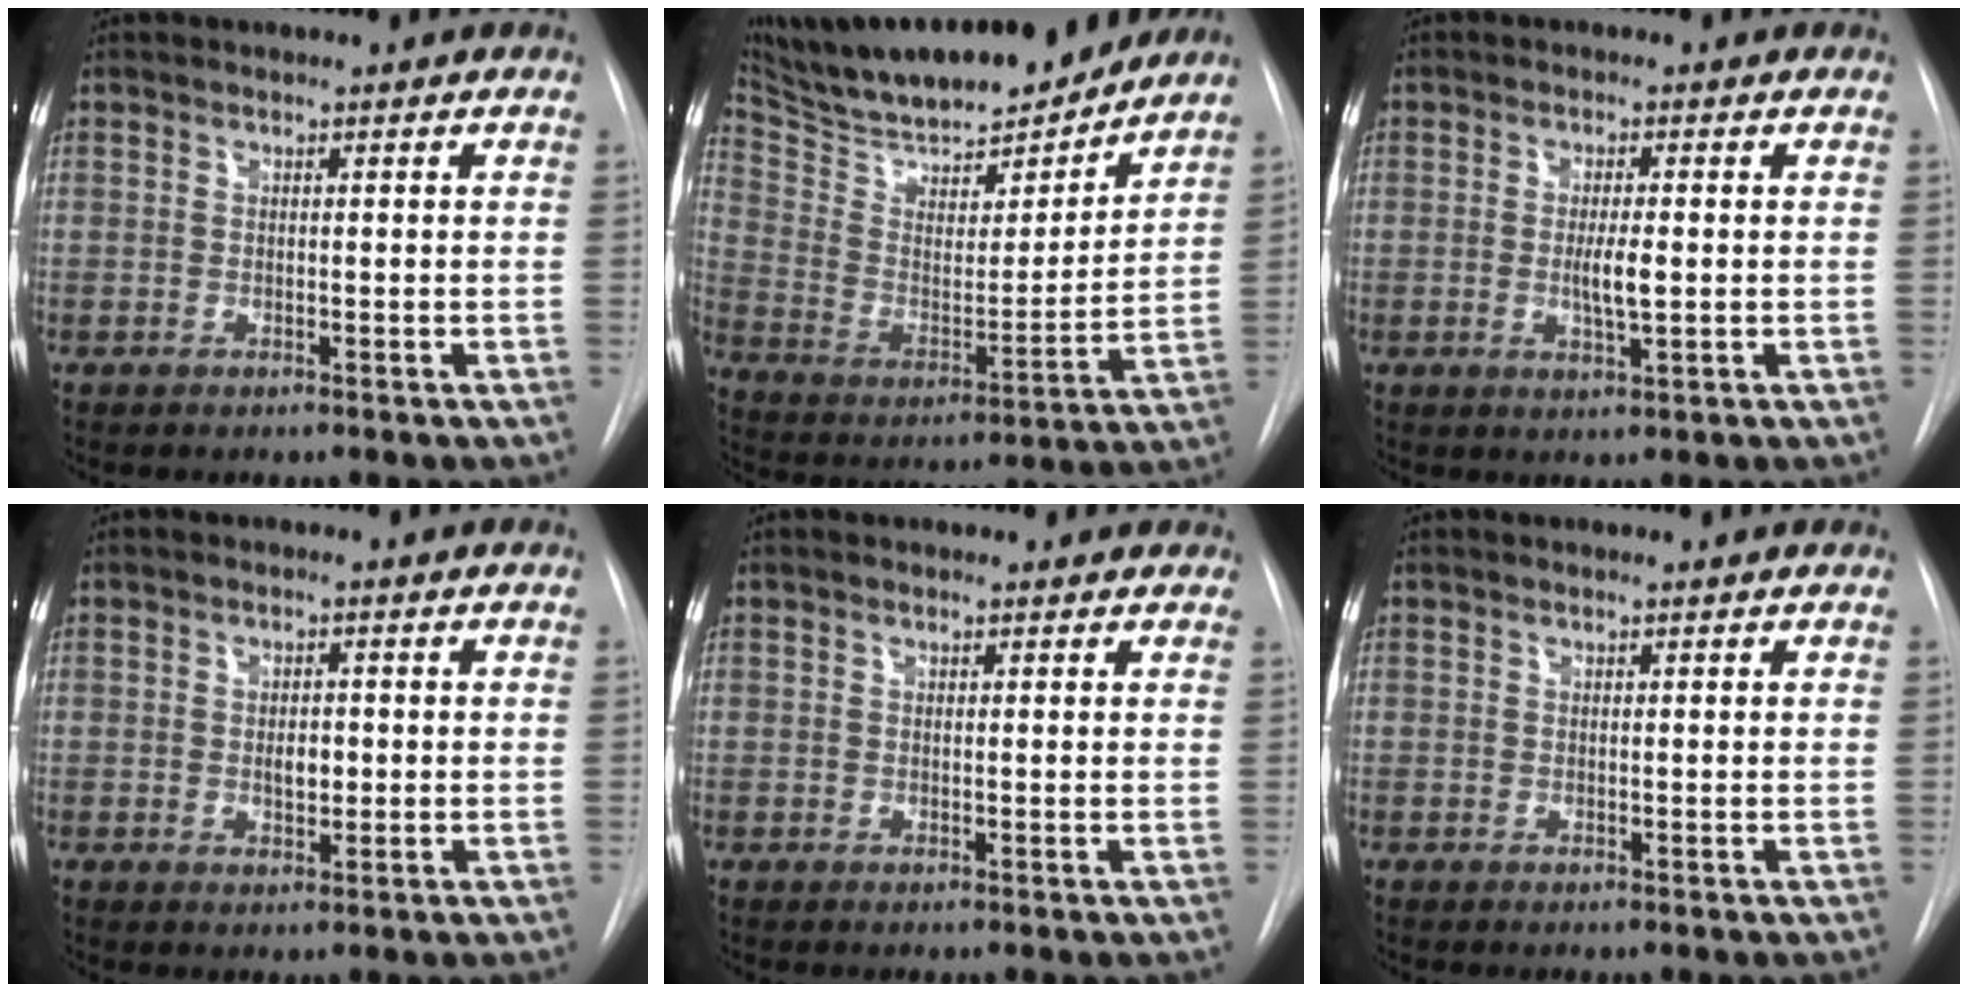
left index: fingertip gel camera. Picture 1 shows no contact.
{"total": 23.8, "force": [21.0, 4.3, 10.3], "torque": [-0.183, -0.005, 0.326]}
{"total": 3.8, "force": [-0.3, 0.7, 3.8], "torque": [-0.069, -0.004, -0.003]}
{"total": 2.4, "force": [0.0, 1.4, 2.0], "torque": [-0.033, 0.000, 0.002]}
{"total": 2.7, "force": [2.3, 1.1, 0.9], "torque": [-0.007, 0.008, 0.016]}
{"total": 0.7, "force": [0.6, 0.1, 0.2], "torque": [-0.010, 0.007, 0.008]}